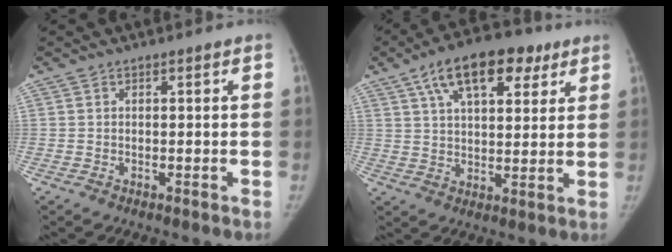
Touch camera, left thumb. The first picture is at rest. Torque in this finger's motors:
{"motor_torque": [0.41, 0.10, 1.04, -1.00, 0.36]}